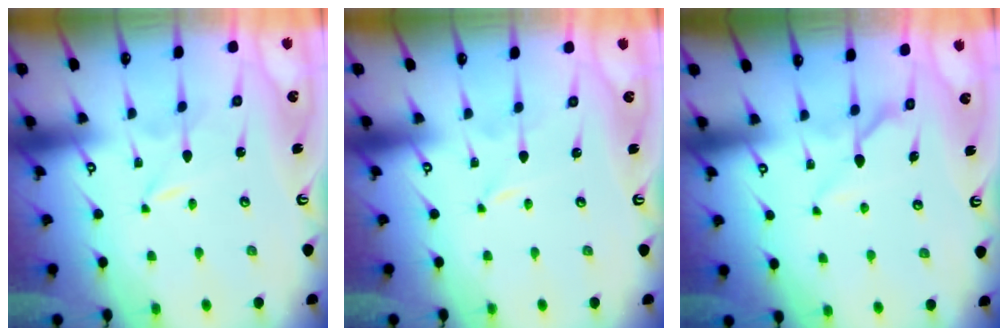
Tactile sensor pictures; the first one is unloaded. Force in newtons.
{"total": 0.0}
{"total": 6.2, "press": 6.2, "slide": 0.6}